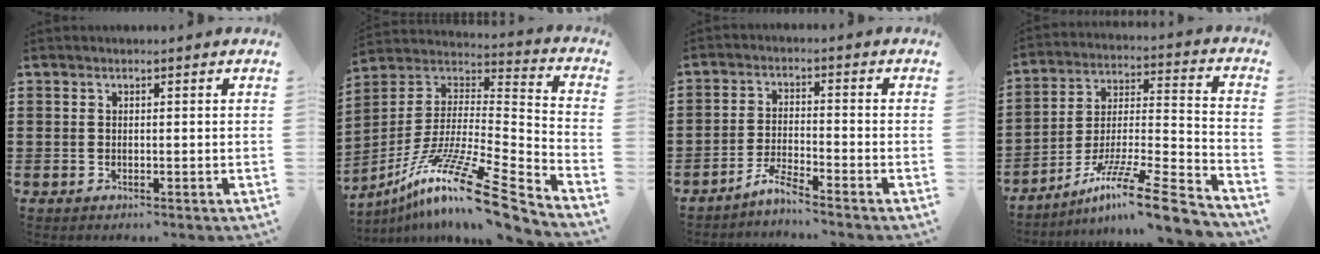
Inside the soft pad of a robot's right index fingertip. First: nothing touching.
{"total": 15.6, "force": [-11.3, 0.9, 10.7], "torque": [-0.196, 0.017, -0.209]}
{"total": 3.6, "force": [-3.5, -0.3, 1.0], "torque": [-0.028, 0.003, -0.073]}
{"total": 12.6, "force": [-9.6, 0.8, 8.1], "torque": [-0.127, 0.015, -0.181]}